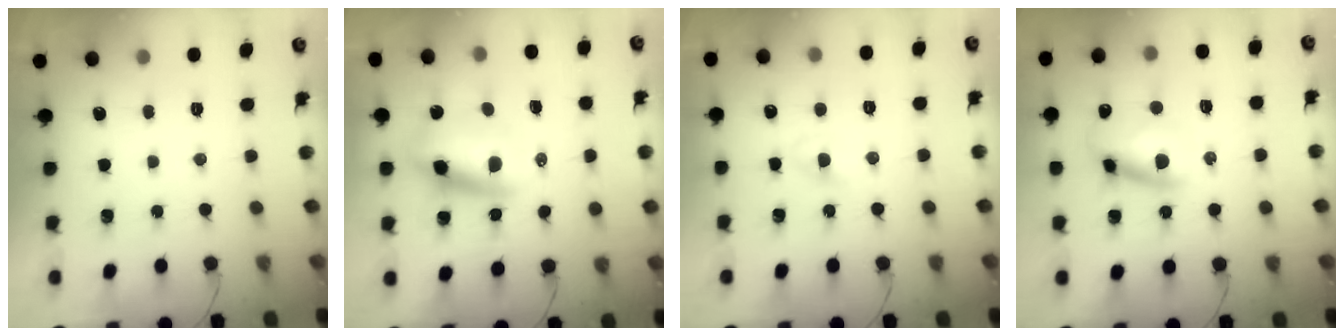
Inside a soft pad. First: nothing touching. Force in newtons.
{"total": 9.7, "press": 9.4, "slide": 2.6}
{"total": 1.3, "press": 1.0, "slide": 0.8}
{"total": 10.4, "press": 10.2, "slide": 1.9}